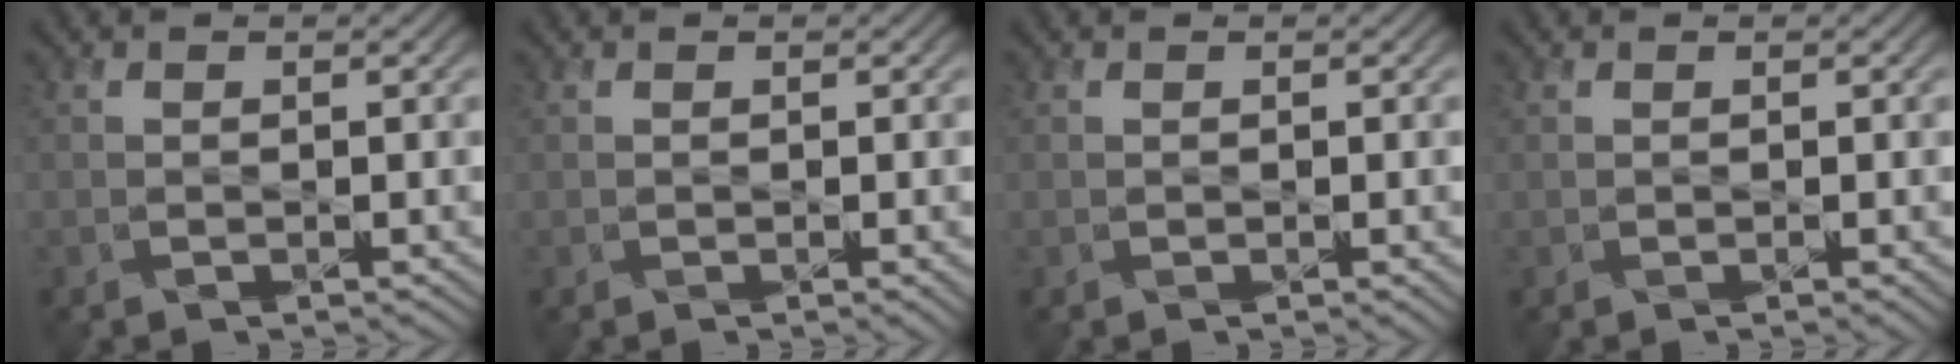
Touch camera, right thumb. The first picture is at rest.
{"total": 1.4, "force": [0.0, 0.4, 1.3], "torque": [-0.017, 0.001, 0.000]}
{"total": 1.1, "force": [0.0, 0.3, 1.0], "torque": [-0.012, 0.002, 0.001]}
{"total": 1.1, "force": [0.1, 0.3, 1.1], "torque": [-0.012, 0.002, 0.000]}